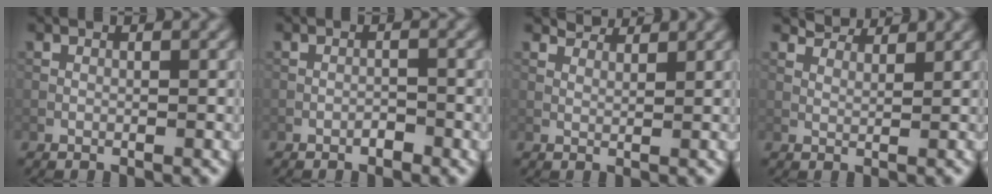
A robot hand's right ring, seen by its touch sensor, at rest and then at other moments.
{"total": 0.9, "force": [-0.7, 0.3, 0.4], "torque": [-0.005, 0.003, -0.013]}
{"total": 2.2, "force": [2.0, 0.5, 0.6], "torque": [-0.018, -0.006, 0.037]}
{"total": 3.0, "force": [2.8, 0.6, 0.9], "torque": [-0.023, -0.008, 0.054]}